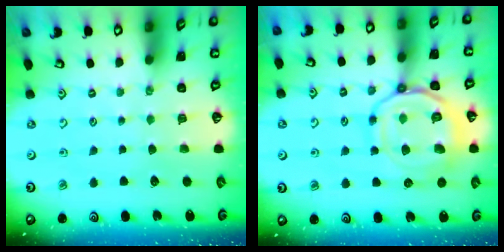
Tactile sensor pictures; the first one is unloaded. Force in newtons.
{"total": 16.5, "press": 16.5, "slide": 1.7}